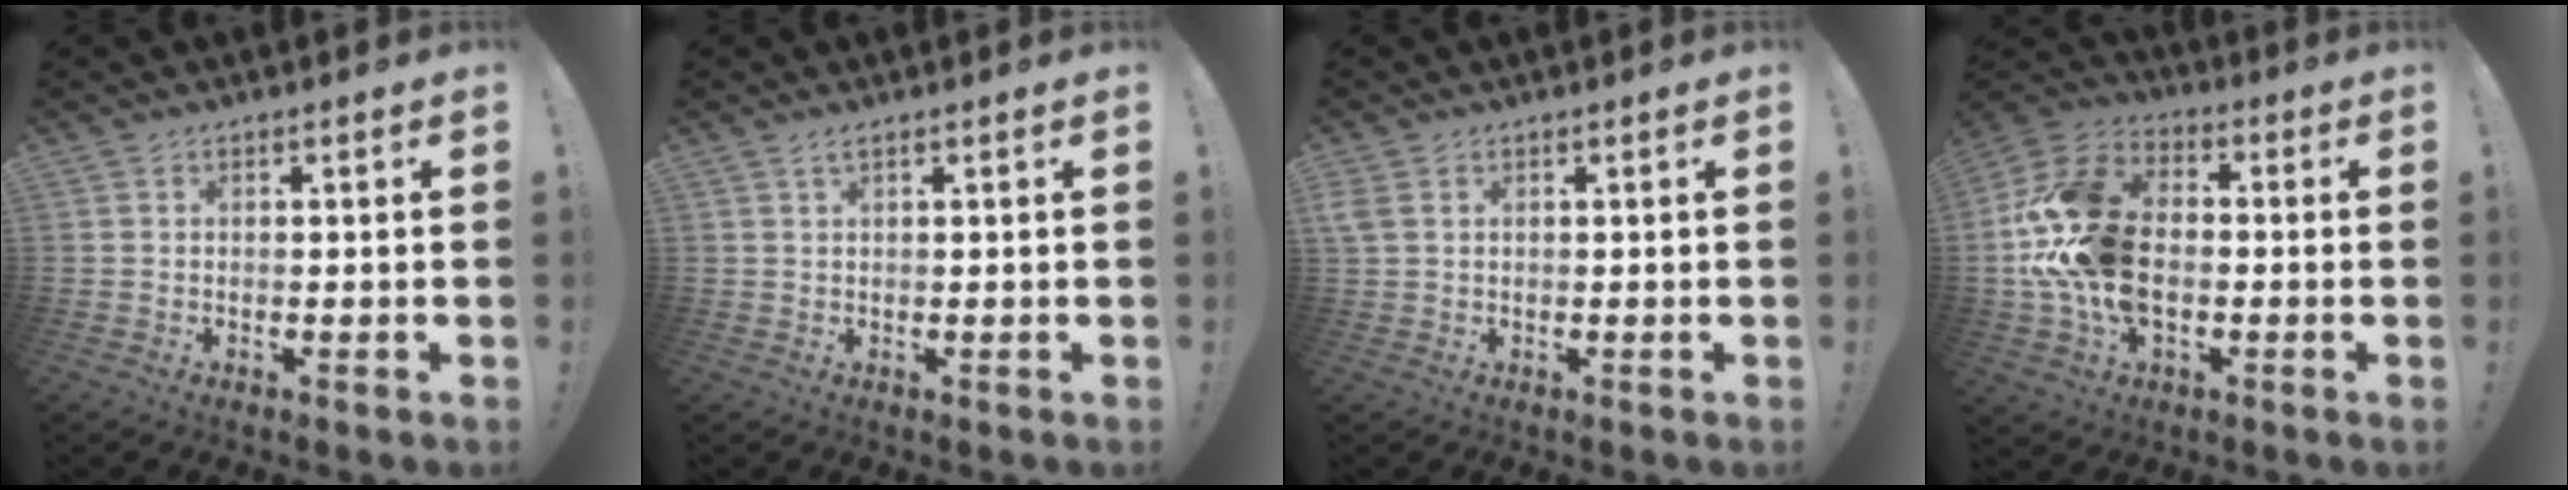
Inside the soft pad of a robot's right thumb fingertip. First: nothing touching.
{"total": 1.1, "force": [0.6, 0.0, 0.9], "torque": [-0.021, 0.001, 0.011]}
{"total": 2.9, "force": [1.2, 1.9, 1.9], "torque": [-0.046, 0.002, 0.023]}
{"total": 20.8, "force": [-2.1, 14.1, 15.2], "torque": [-0.296, 0.026, -0.028]}